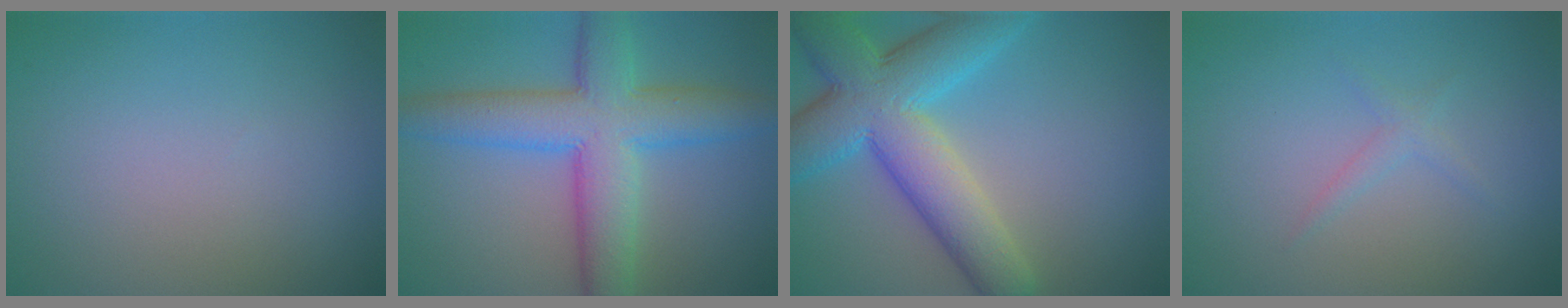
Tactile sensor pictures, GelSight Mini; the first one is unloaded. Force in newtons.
{"total": 8.4, "press": 8.4, "slide": 0.3}
{"total": 9.6, "press": 9.6, "slide": 0.1}
{"total": 1.1, "press": 1.1, "slide": 0.0}